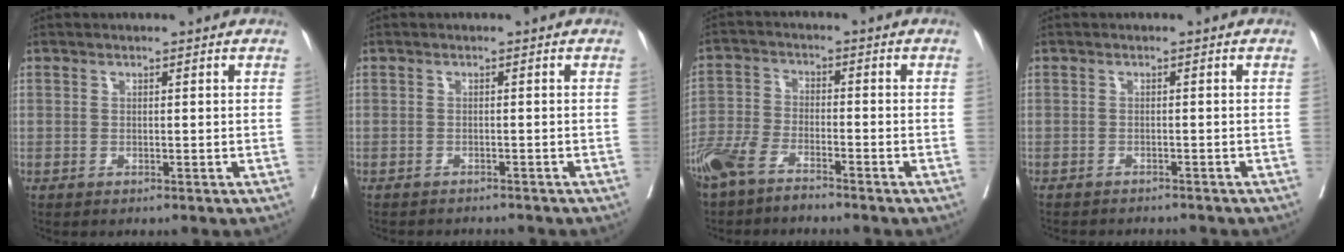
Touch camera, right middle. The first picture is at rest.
{"total": 4.3, "force": [-4.2, 0.7, 0.9], "torque": [-0.010, -0.007, -0.053]}
{"total": 7.1, "force": [-5.7, 2.1, 3.6], "torque": [-0.083, -0.008, -0.117]}
{"total": 5.6, "force": [-5.3, 1.1, 1.5], "torque": [-0.019, -0.006, -0.069]}